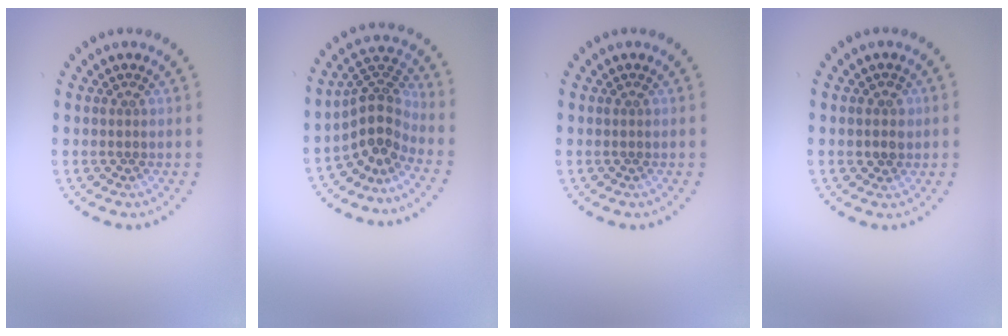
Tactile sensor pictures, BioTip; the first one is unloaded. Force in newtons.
{"total": 3.8, "press": 2.7, "slide": 2.7}
{"total": 0.0}
{"total": 1.3, "press": 1.2, "slide": 0.5}